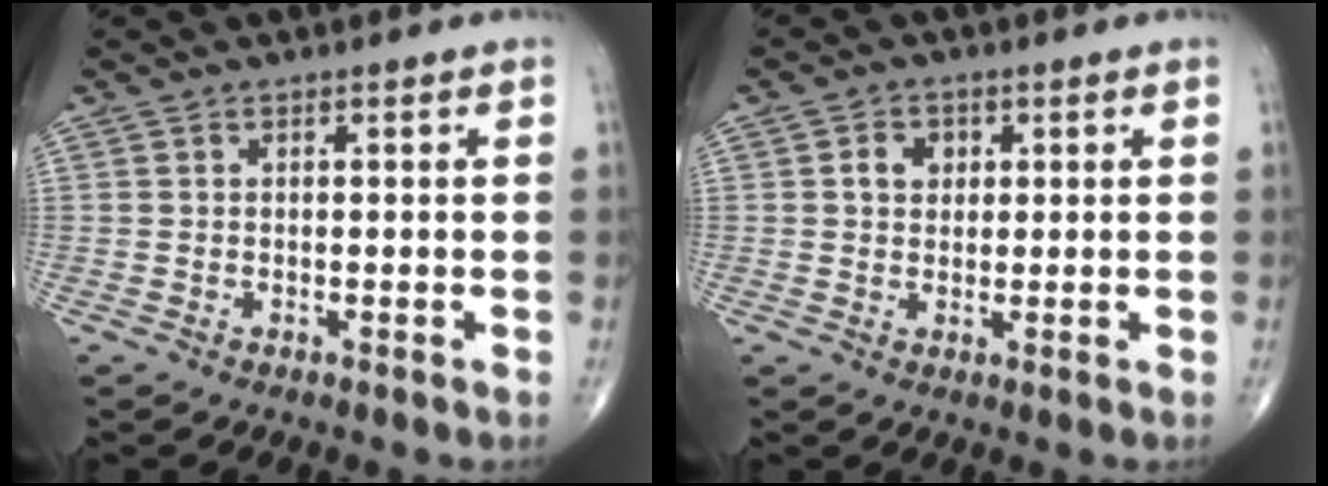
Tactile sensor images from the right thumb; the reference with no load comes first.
{"total": 3.6, "force": [0.9, 2.9, 1.8], "torque": [-0.011, 0.003, 0.012]}